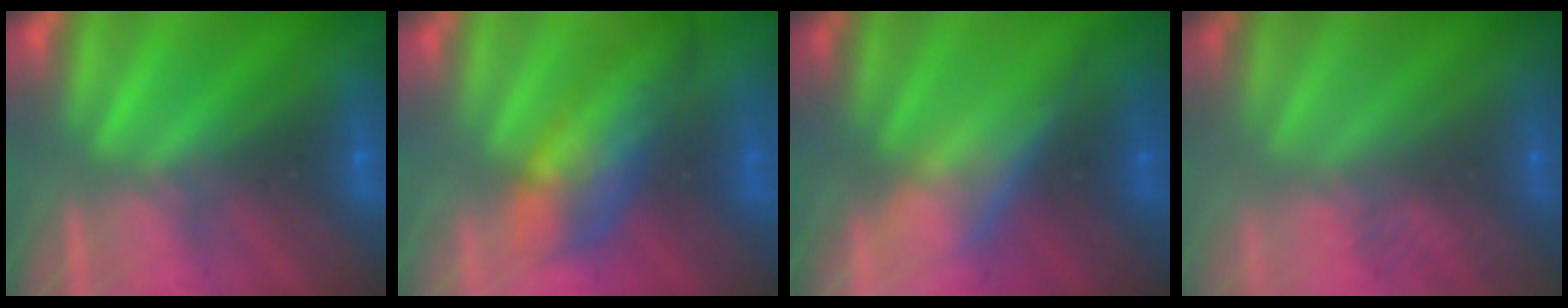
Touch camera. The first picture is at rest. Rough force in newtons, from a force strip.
{"total": 7.6}
{"total": 2.7}
{"total": 2.8}